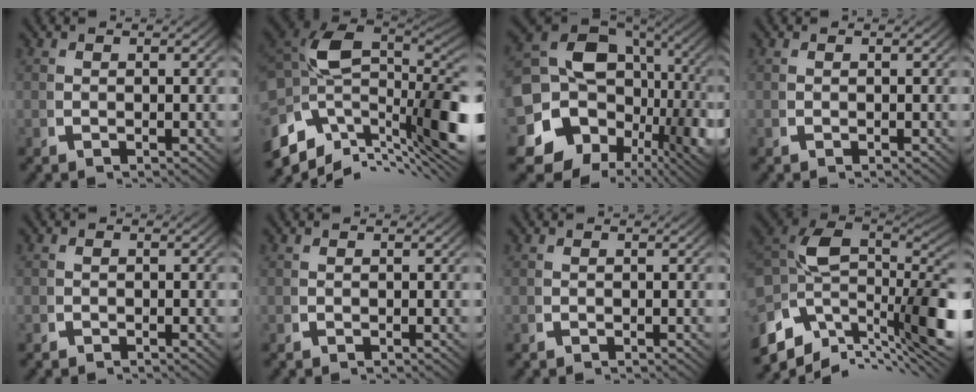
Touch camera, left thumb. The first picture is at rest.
{"total": 18.3, "force": [-1.3, 12.1, 13.7], "torque": [-0.270, -0.043, 0.002]}
{"total": 18.3, "force": [-2.9, 13.8, 11.7], "torque": [-0.226, -0.070, -0.023]}
{"total": 0.0}
{"total": 0.6, "force": [-0.4, 0.4, 0.0], "torque": [0.008, 0.000, -0.011]}
{"total": 0.0}
{"total": 0.0}
{"total": 16.6, "force": [-1.0, 11.0, 12.4], "torque": [-0.257, -0.048, 0.011]}